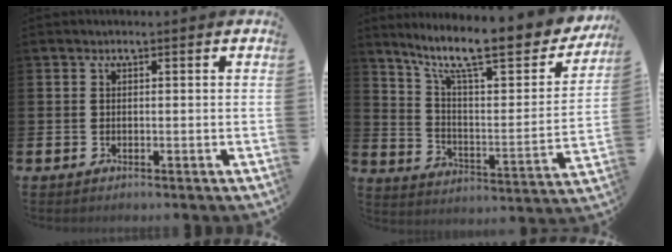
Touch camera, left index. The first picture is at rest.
{"total": 12.3, "force": [9.5, 3.3, 7.1], "torque": [-0.145, -0.068, 0.153]}